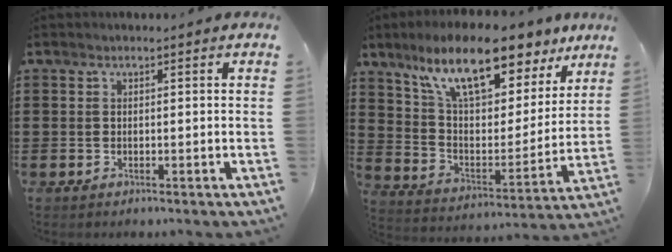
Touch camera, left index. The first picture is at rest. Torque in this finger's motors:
{"motor_torque": [2.14, 0.00, 1.05, 0.21]}